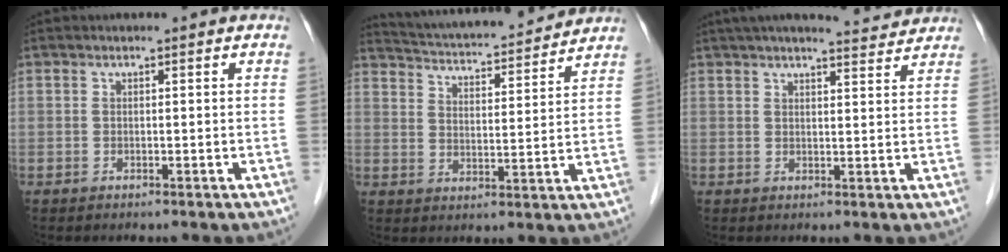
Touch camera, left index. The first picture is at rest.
{"total": 16.7, "force": [15.7, 1.8, 5.3], "torque": [-0.092, 0.018, 0.231]}
{"total": 10.2, "force": [9.3, 1.0, 4.0], "torque": [-0.058, 0.016, 0.117]}